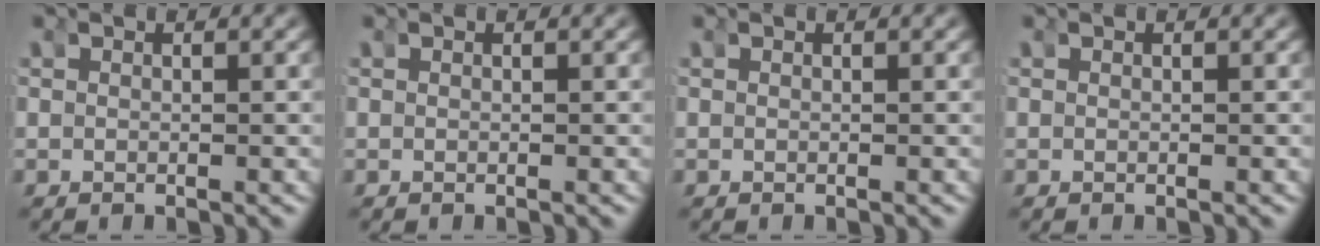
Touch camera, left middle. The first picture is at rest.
{"total": 0.0}
{"total": 0.0}
{"total": 0.0}